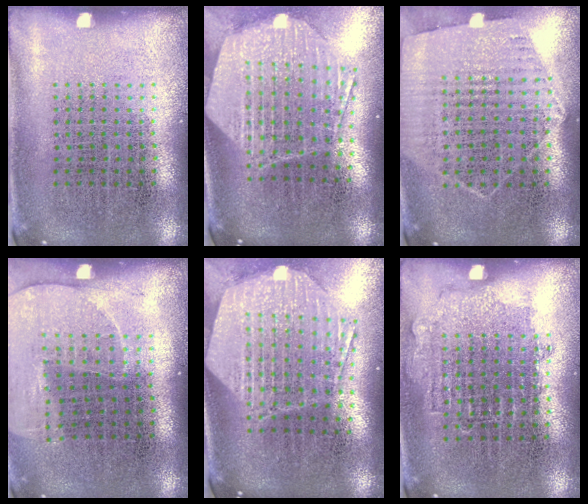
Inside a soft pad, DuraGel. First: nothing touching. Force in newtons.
{"total": 2.6, "press": 2.1, "slide": 1.5}
{"total": 1.2, "press": 1.1, "slide": 0.4}
{"total": 1.3, "press": 1.3, "slide": 0.4}
{"total": 3.0, "press": 2.4, "slide": 1.8}
{"total": 0.7, "press": 0.7, "slide": 0.3}